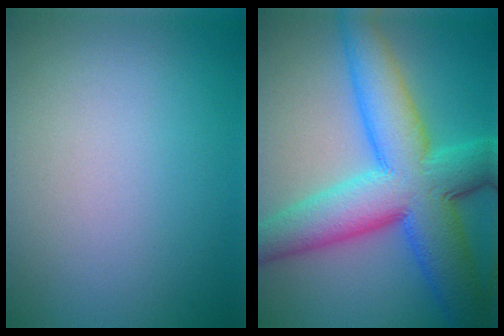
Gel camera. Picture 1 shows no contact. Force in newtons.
{"total": 11.5, "press": 11.5, "slide": 0.2}